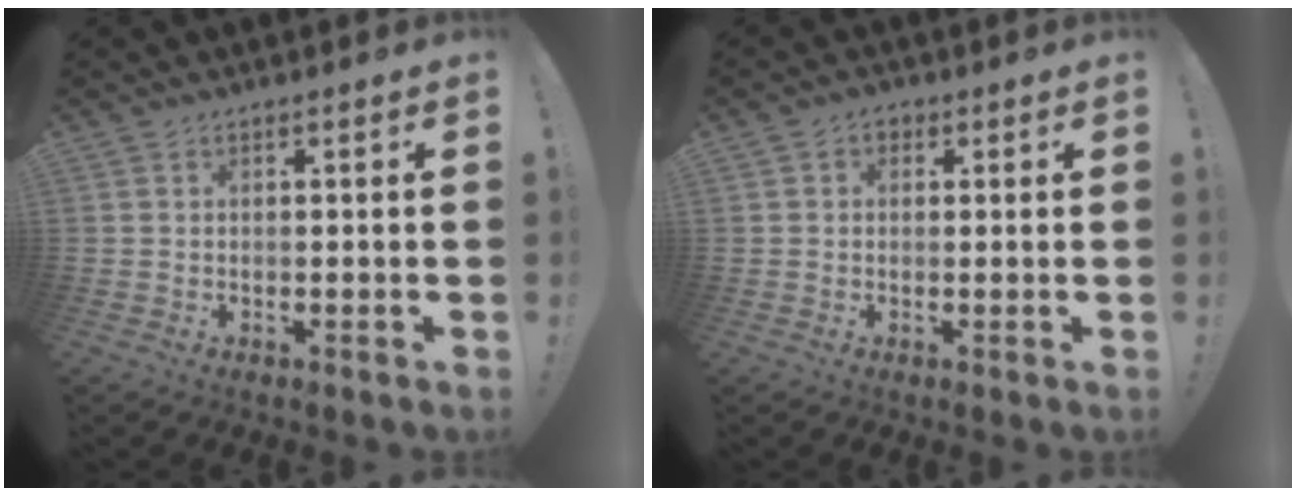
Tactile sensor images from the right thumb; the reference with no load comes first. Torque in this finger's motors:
{"motor_torque": [-0.24, 0.23, -0.26, 0.17, 0.10]}